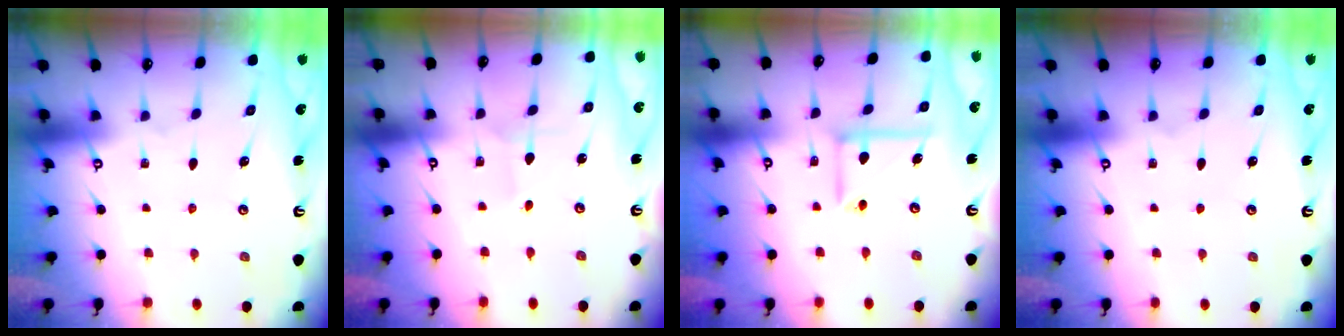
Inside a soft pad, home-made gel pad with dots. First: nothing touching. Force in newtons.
{"total": 0.6, "press": 0.6, "slide": 0.1}
{"total": 9.4, "press": 9.4, "slide": 0.7}
{"total": 0.0}